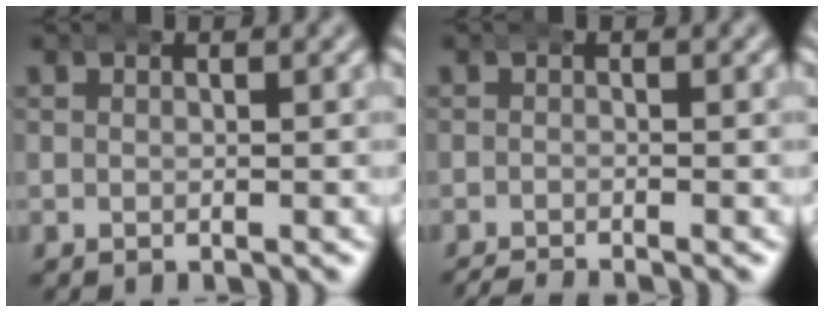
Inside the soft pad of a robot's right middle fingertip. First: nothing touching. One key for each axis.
{"total": 2.7, "fx": -2.6, "fy": 0.4, "fz": 0.5, "tx": -0.008, "ty": -0.012, "tz": -0.038}